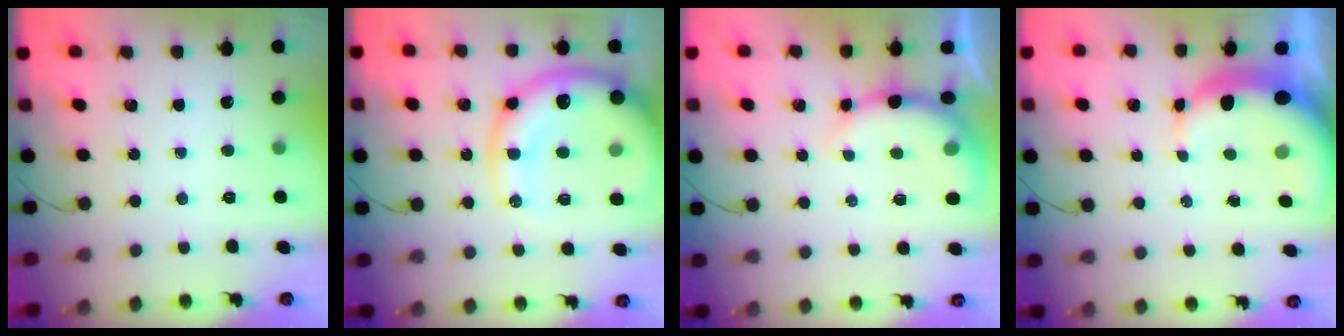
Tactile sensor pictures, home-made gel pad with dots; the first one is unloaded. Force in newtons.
{"total": 20.7, "press": 20.2, "slide": 4.6}
{"total": 8.5, "press": 8.3, "slide": 1.5}
{"total": 8.4, "press": 8.3, "slide": 1.5}